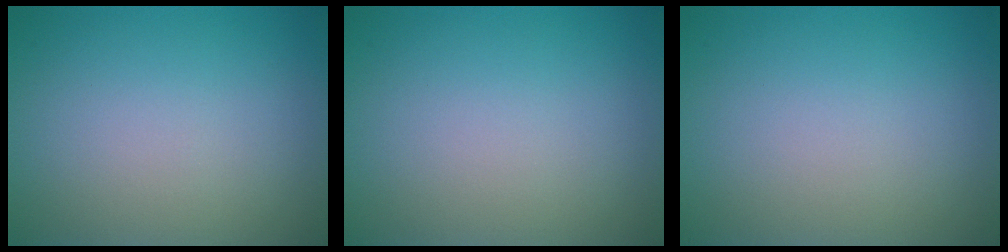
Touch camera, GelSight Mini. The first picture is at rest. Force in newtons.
{"total": 0.0}
{"total": 0.0}